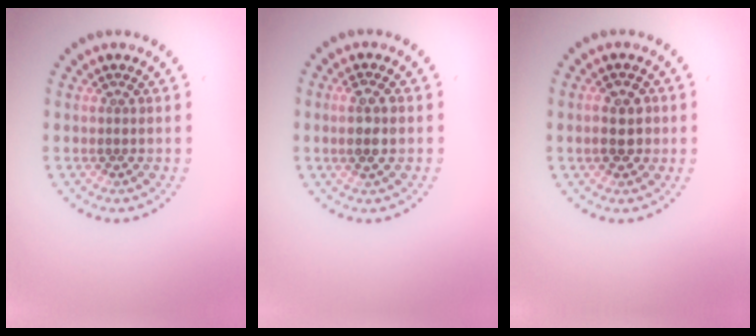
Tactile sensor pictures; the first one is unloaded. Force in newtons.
{"total": 2.2, "press": 2.1, "slide": 0.8}
{"total": 2.7, "press": 2.7, "slide": 0.4}